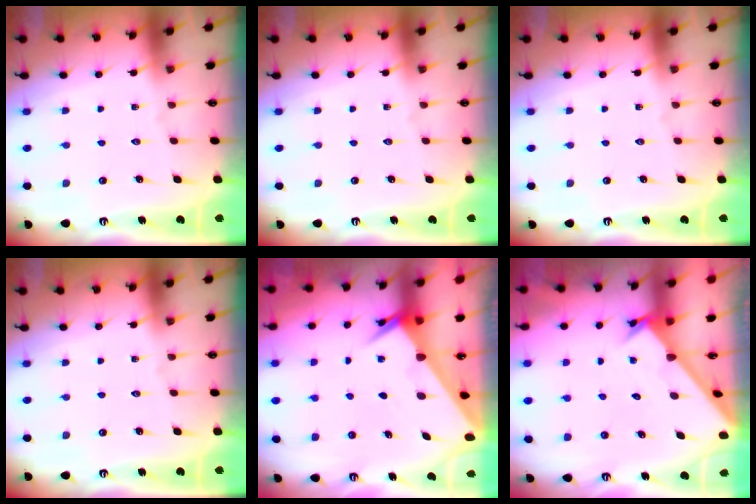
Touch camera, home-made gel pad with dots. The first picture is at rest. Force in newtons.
{"total": 0.0}
{"total": 0.0}
{"total": 0.0}
{"total": 2.6, "press": 2.6, "slide": 0.2}
{"total": 1.4, "press": 1.4, "slide": 0.1}